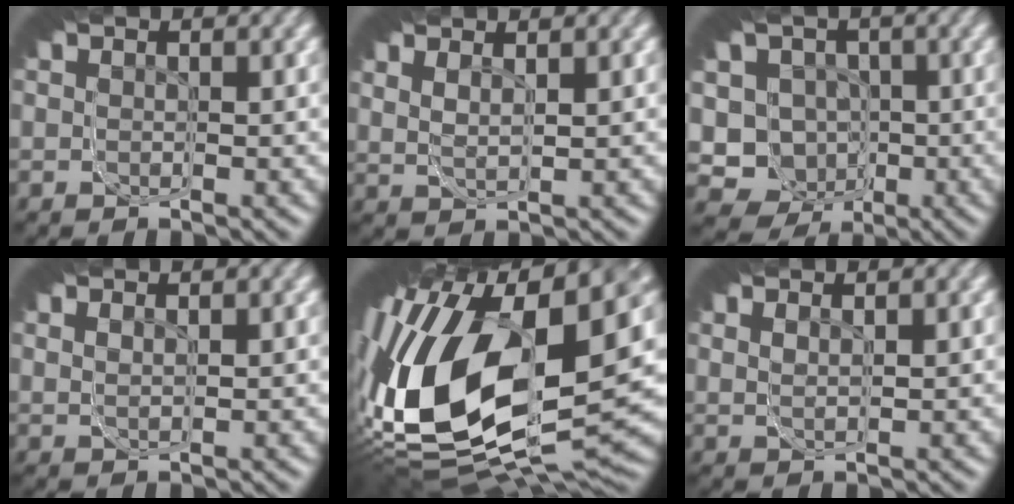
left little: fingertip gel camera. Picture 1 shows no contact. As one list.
[{"total": 3.3, "force": [1.7, 1.7, 2.3], "torque": [-0.045, 0.020, 0.012]}, {"total": 13.1, "force": [-1.9, 10.8, 7.1], "torque": [-0.105, -0.008, -0.052]}, {"total": 1.7, "force": [0.8, 0.9, 1.2], "torque": [-0.026, 0.016, 0.002]}, {"total": 21.6, "force": [-2.0, 11.3, 18.3], "torque": [-0.276, 0.010, -0.045]}, {"total": 2.1, "force": [1.0, 1.0, 1.5], "torque": [-0.031, 0.017, 0.003]}]